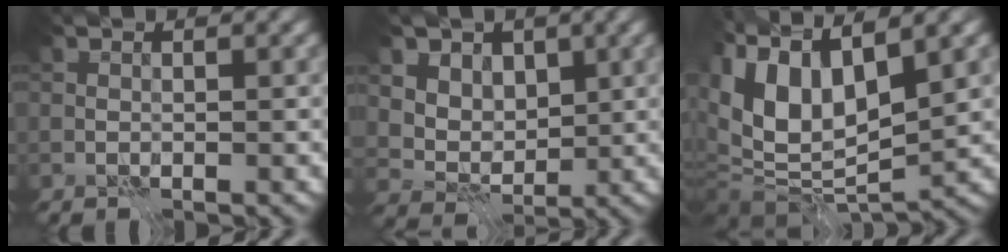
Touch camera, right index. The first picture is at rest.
{"total": 7.1, "force": [3.5, 5.4, 3.1], "torque": [-0.055, -0.002, 0.060]}
{"total": 12.3, "force": [2.4, 5.6, 10.7], "torque": [-0.227, 0.008, 0.047]}